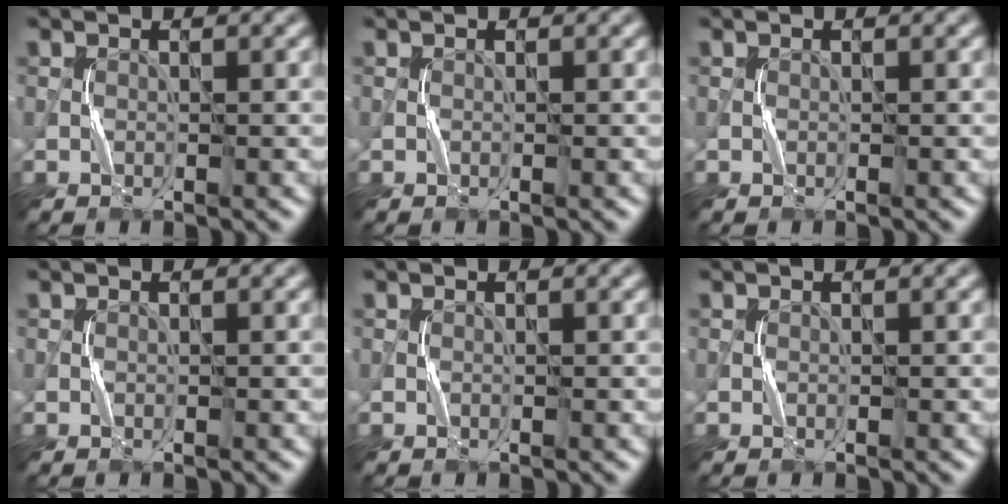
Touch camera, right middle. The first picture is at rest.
{"total": 0.0}
{"total": 0.0}
{"total": 0.0}
{"total": 0.0}
{"total": 0.0}